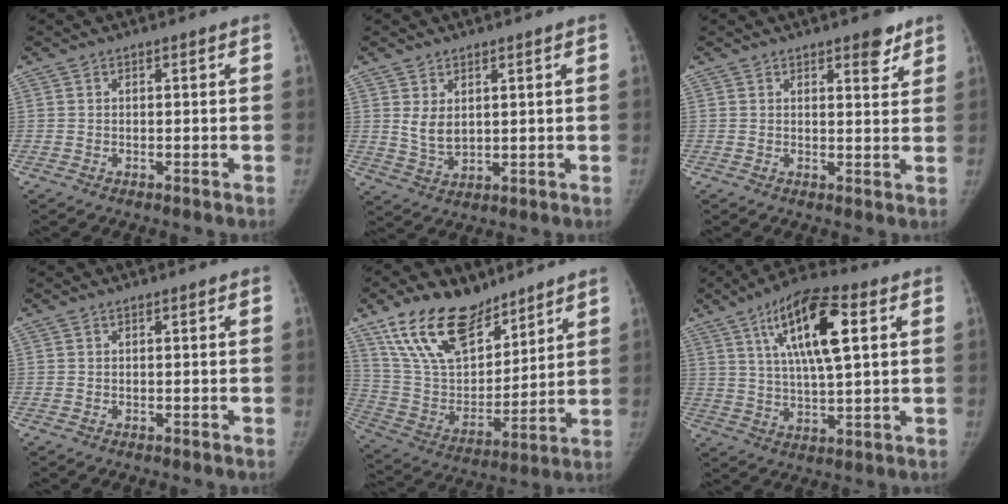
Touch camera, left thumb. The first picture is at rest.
{"total": 4.5, "force": [1.7, 2.8, 3.1], "torque": [-0.047, -0.021, 0.042]}
{"total": 4.3, "force": [3.0, 1.6, 2.6], "torque": [-0.017, -0.018, 0.038]}
{"total": 0.0}
{"total": 21.1, "force": [14.5, 10.7, 11.0], "torque": [-0.161, -0.054, 0.274]}
{"total": 16.0, "force": [6.0, 5.2, 13.9], "torque": [-0.234, -0.005, 0.099]}